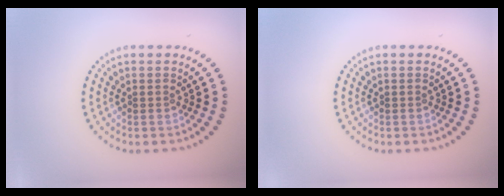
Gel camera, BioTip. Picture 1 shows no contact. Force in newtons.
{"total": 0.0}